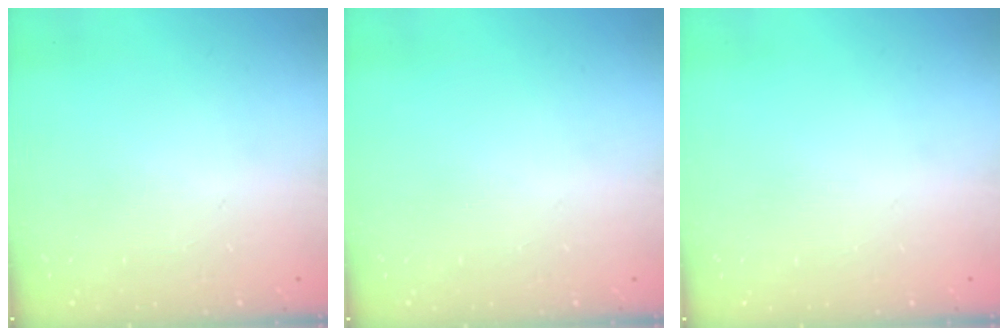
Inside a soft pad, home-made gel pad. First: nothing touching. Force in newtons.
{"total": 0.0}
{"total": 0.0}